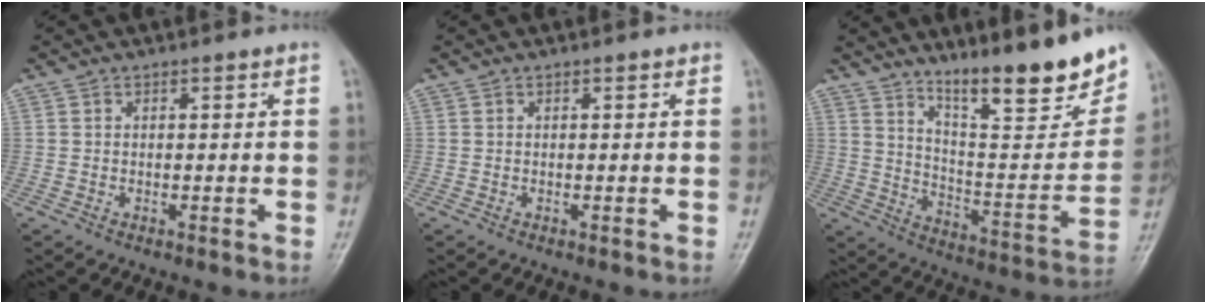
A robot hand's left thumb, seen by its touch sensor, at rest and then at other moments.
{"total": 0.0}
{"total": 20.7, "force": [14.8, 4.2, 13.9], "torque": [-0.167, -0.095, 0.237]}